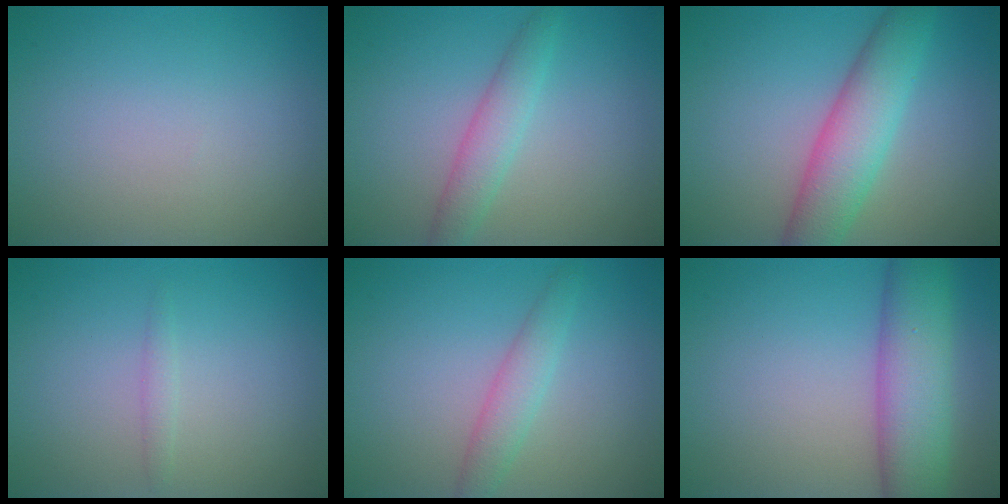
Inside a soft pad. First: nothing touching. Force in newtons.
{"total": 2.7, "press": 2.7, "slide": 0.1}
{"total": 5.7, "press": 5.7, "slide": 0.1}
{"total": 0.8, "press": 0.8, "slide": 0.0}
{"total": 2.3, "press": 2.3, "slide": 0.1}
{"total": 7.6, "press": 7.6, "slide": 0.1}